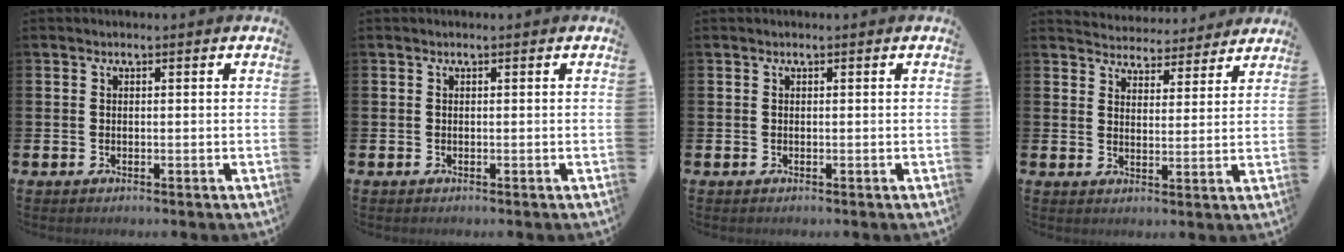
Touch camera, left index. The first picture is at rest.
{"total": 0.0}
{"total": 0.0}
{"total": 4.6, "force": [4.5, 1.0, -0.4], "torque": [-0.010, -0.035, 0.078]}